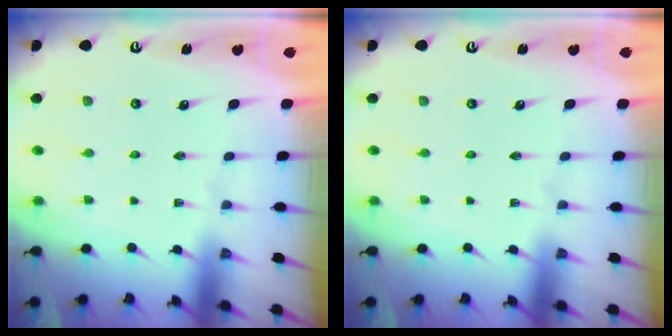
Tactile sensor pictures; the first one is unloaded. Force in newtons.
{"total": 0.0}